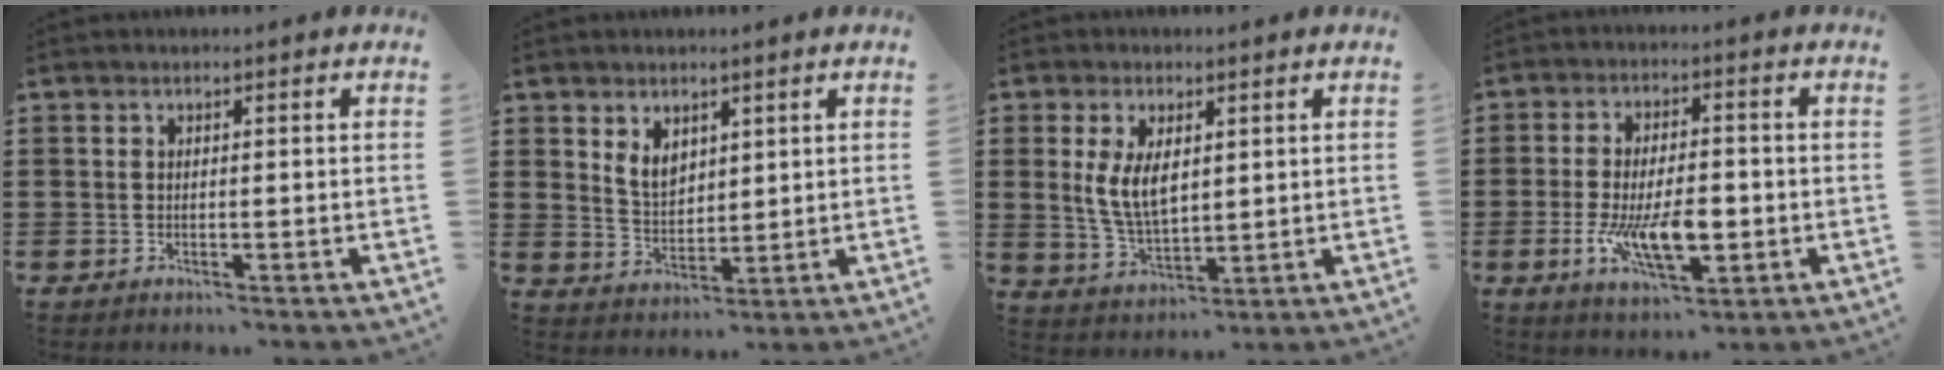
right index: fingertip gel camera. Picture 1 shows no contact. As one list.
[{"total": 4.4, "force": [2.3, 3.0, 2.3], "torque": [-0.047, 0.007, 0.041]}, {"total": 6.8, "force": [1.4, 3.6, 5.7], "torque": [-0.123, 0.007, 0.023]}, {"total": 9.8, "force": [-2.4, 4.4, 8.5], "torque": [-0.165, -0.009, -0.041]}]